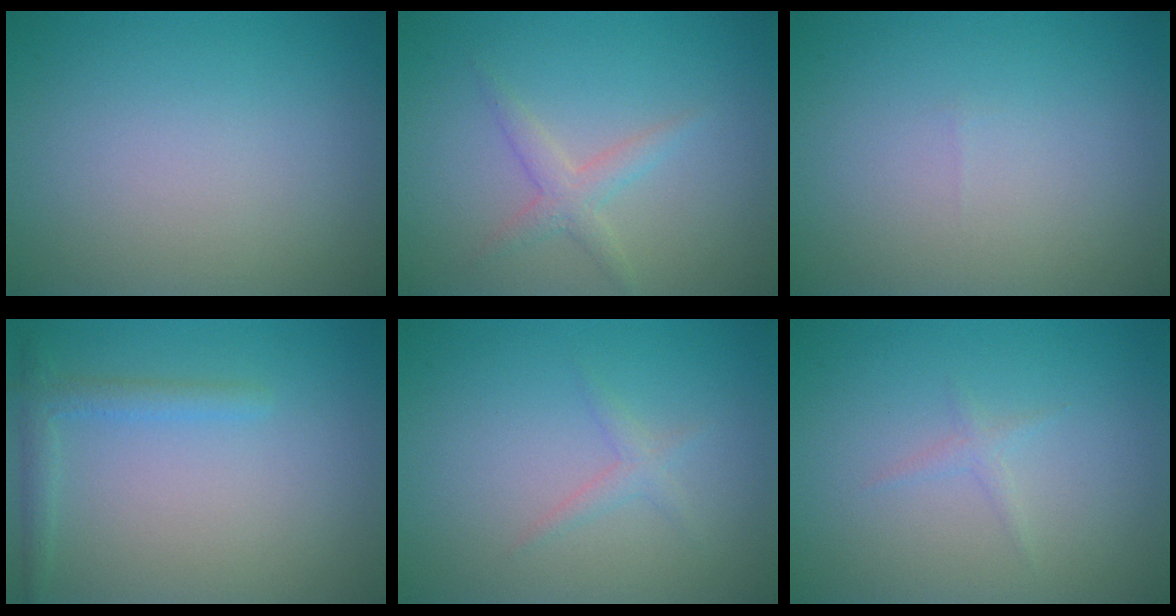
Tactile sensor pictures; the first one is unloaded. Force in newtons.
{"total": 1.9, "press": 1.9, "slide": 0.0}
{"total": 0.0}
{"total": 1.9, "press": 1.8, "slide": 0.2}
{"total": 1.1, "press": 1.1, "slide": 0.0}
{"total": 0.8, "press": 0.8, "slide": 0.0}